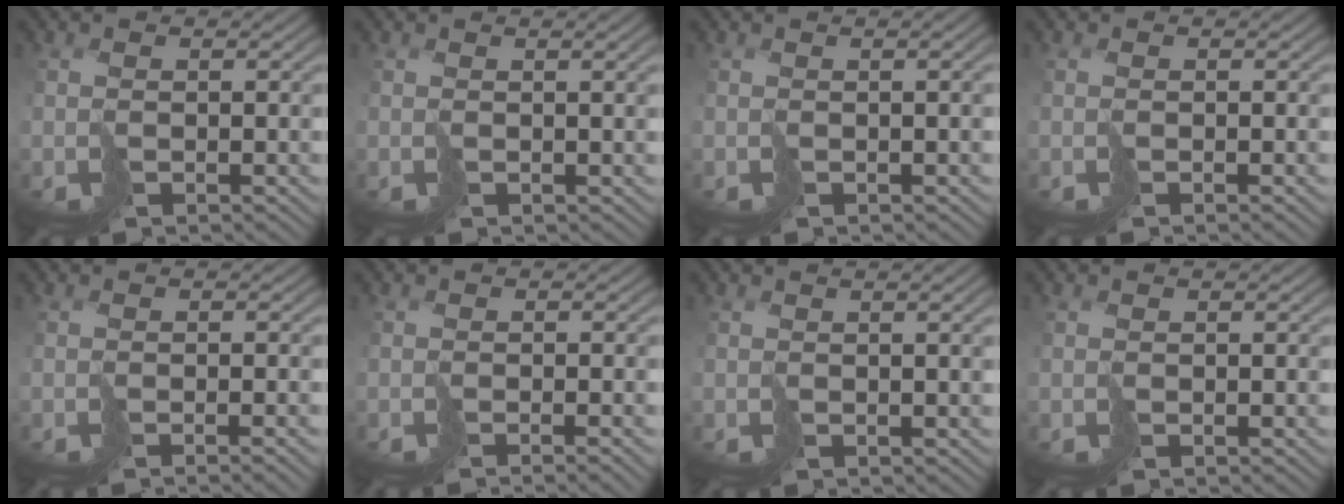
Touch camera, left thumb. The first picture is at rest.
{"total": 2.2, "force": [0.4, 0.5, 2.1], "torque": [-0.027, 0.006, 0.006]}
{"total": 3.2, "force": [0.0, 0.9, 3.1], "torque": [-0.037, 0.001, 0.000]}
{"total": 0.5, "force": [-0.2, -0.1, 0.5], "torque": [-0.006, 0.002, -0.008]}
{"total": 2.0, "force": [-0.8, 0.3, 1.8], "torque": [-0.015, 0.000, -0.022]}
{"total": 2.6, "force": [-1.0, 0.5, 2.4], "torque": [-0.021, 0.000, -0.022]}
{"total": 3.1, "force": [0.3, 0.8, 3.0], "torque": [-0.037, 0.005, 0.005]}
{"total": 0.0}